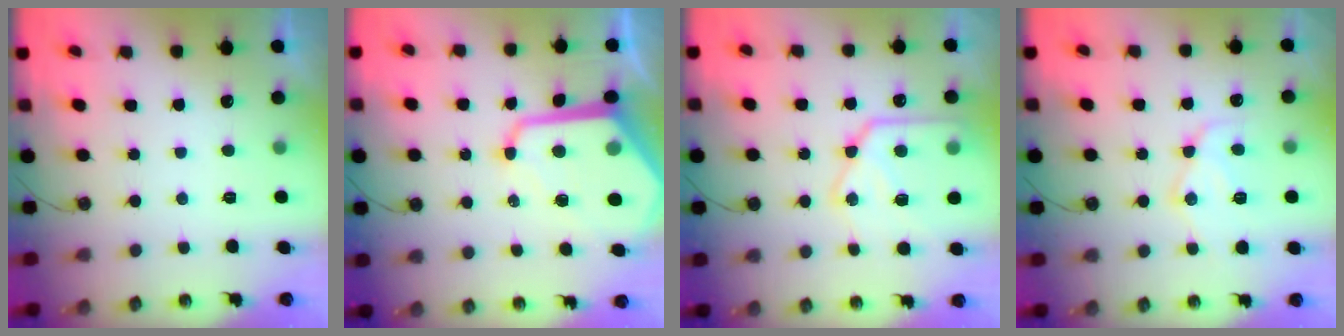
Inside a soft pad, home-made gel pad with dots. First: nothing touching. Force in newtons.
{"total": 16.1, "press": 16.1, "slide": 1.4}
{"total": 16.4, "press": 16.4, "slide": 1.6}
{"total": 12.1, "press": 12.1, "slide": 1.2}